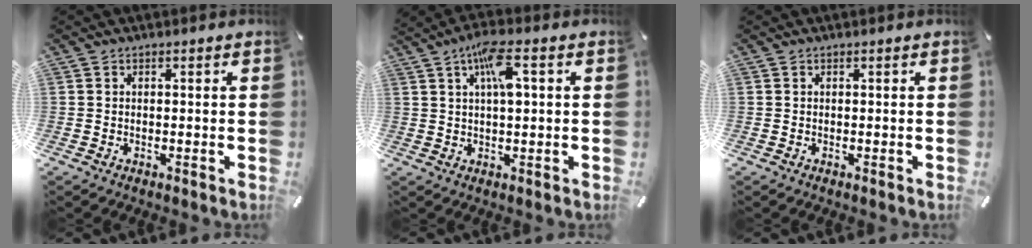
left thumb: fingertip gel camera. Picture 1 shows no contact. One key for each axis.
{"total": 7.9, "fx": 2.8, "fy": 2.5, "fz": 7.0, "tx": -0.134, "ty": 0.004, "tz": 0.045}
{"total": 0.0}